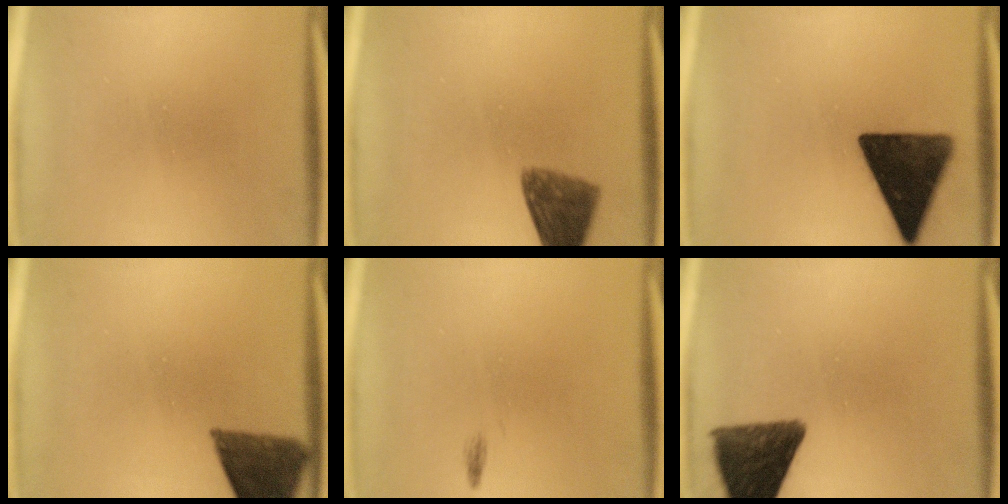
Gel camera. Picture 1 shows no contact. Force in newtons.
{"total": 7.8}
{"total": 14.0}
{"total": 9.0}
{"total": 0.5}
{"total": 11.6}